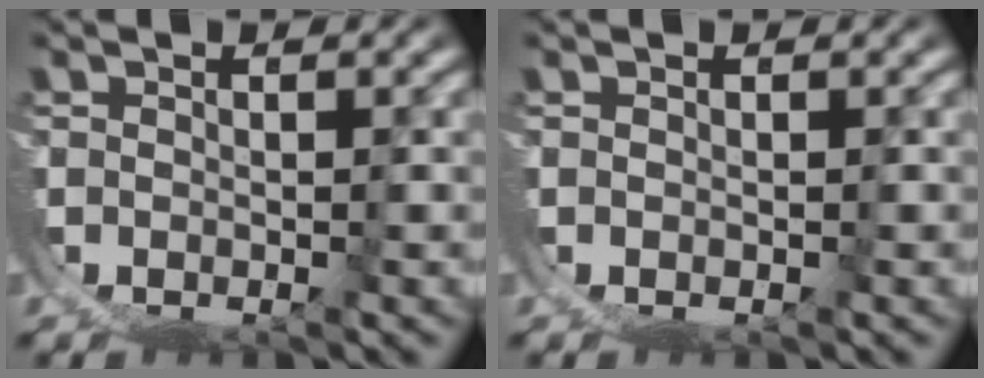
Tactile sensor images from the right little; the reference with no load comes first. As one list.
[{"total": 0.0}]